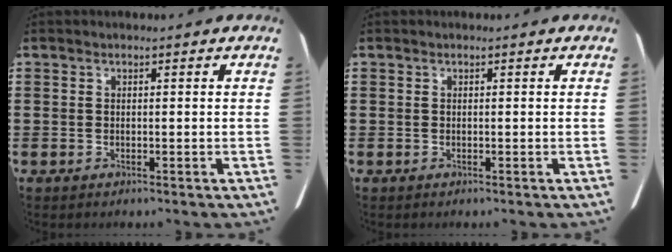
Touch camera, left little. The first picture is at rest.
{"total": 0.0}